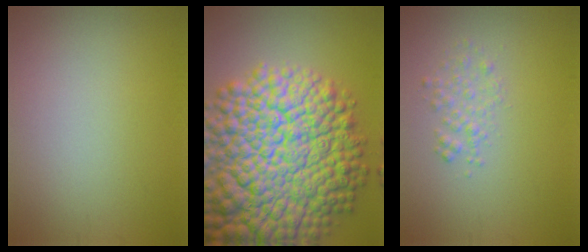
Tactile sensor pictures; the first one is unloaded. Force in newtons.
{"total": 18.6, "press": 18.6, "slide": 0.6}
{"total": 1.6, "press": 1.6, "slide": 0.1}